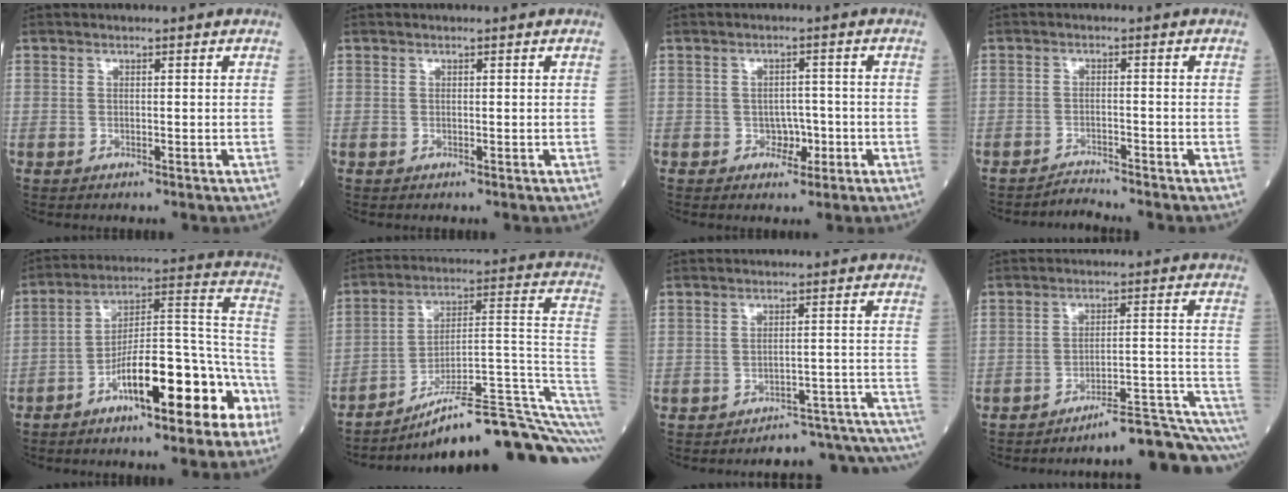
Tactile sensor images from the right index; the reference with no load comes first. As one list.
[{"total": 0.0}, {"total": 3.0, "force": [-1.2, 2.1, 1.6], "torque": [-0.015, 0.007, -0.016]}, {"total": 2.5, "force": [-2.3, -0.8, -0.5], "torque": [0.011, -0.014, -0.039]}, {"total": 17.0, "force": [-8.9, 4.0, 13.9], "torque": [-0.193, 0.044, -0.132]}, {"total": 21.1, "force": [-15.2, -0.2, 14.6], "torque": [-0.122, 0.055, -0.233]}, {"total": 14.3, "force": [-14.3, 0.4, 1.0], "torque": [0.023, 0.041, -0.171]}, {"total": 16.6, "force": [-15.8, -2.2, 4.6], "torque": [-0.007, 0.027, -0.213]}]